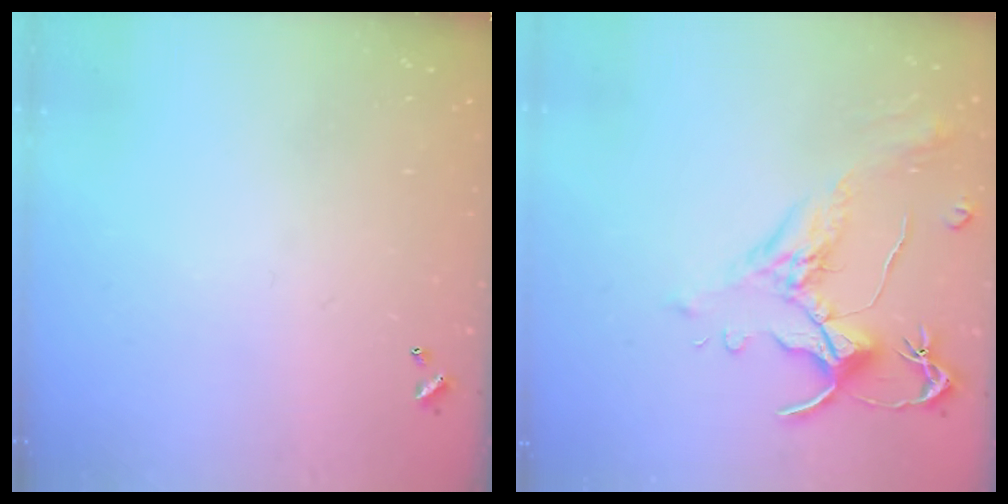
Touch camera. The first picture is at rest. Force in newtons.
{"total": 1.8, "press": 1.2, "slide": 1.3}